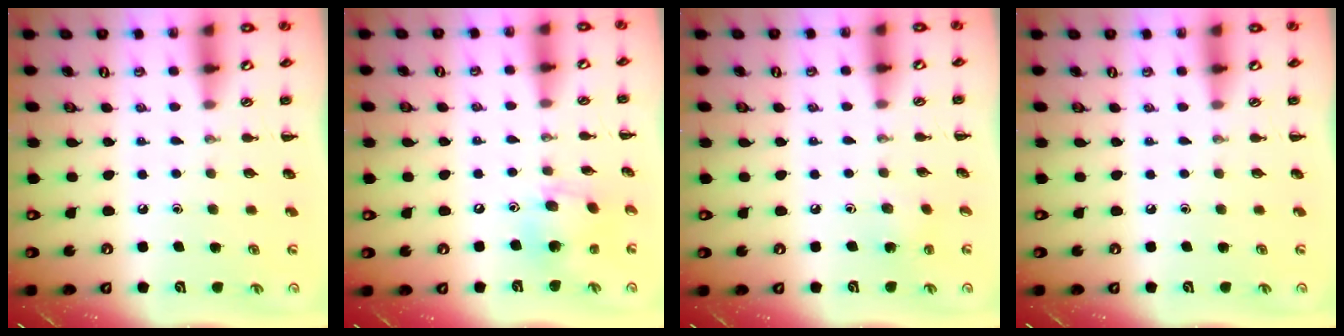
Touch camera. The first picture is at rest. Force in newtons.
{"total": 10.8, "press": 10.5, "slide": 2.6}
{"total": 4.4, "press": 4.2, "slide": 1.4}
{"total": 0.0}